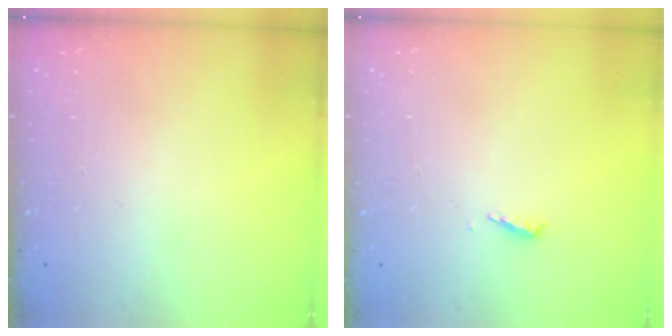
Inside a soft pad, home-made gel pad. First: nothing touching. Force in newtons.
{"total": 3.6, "press": 3.6, "slide": 0.4}